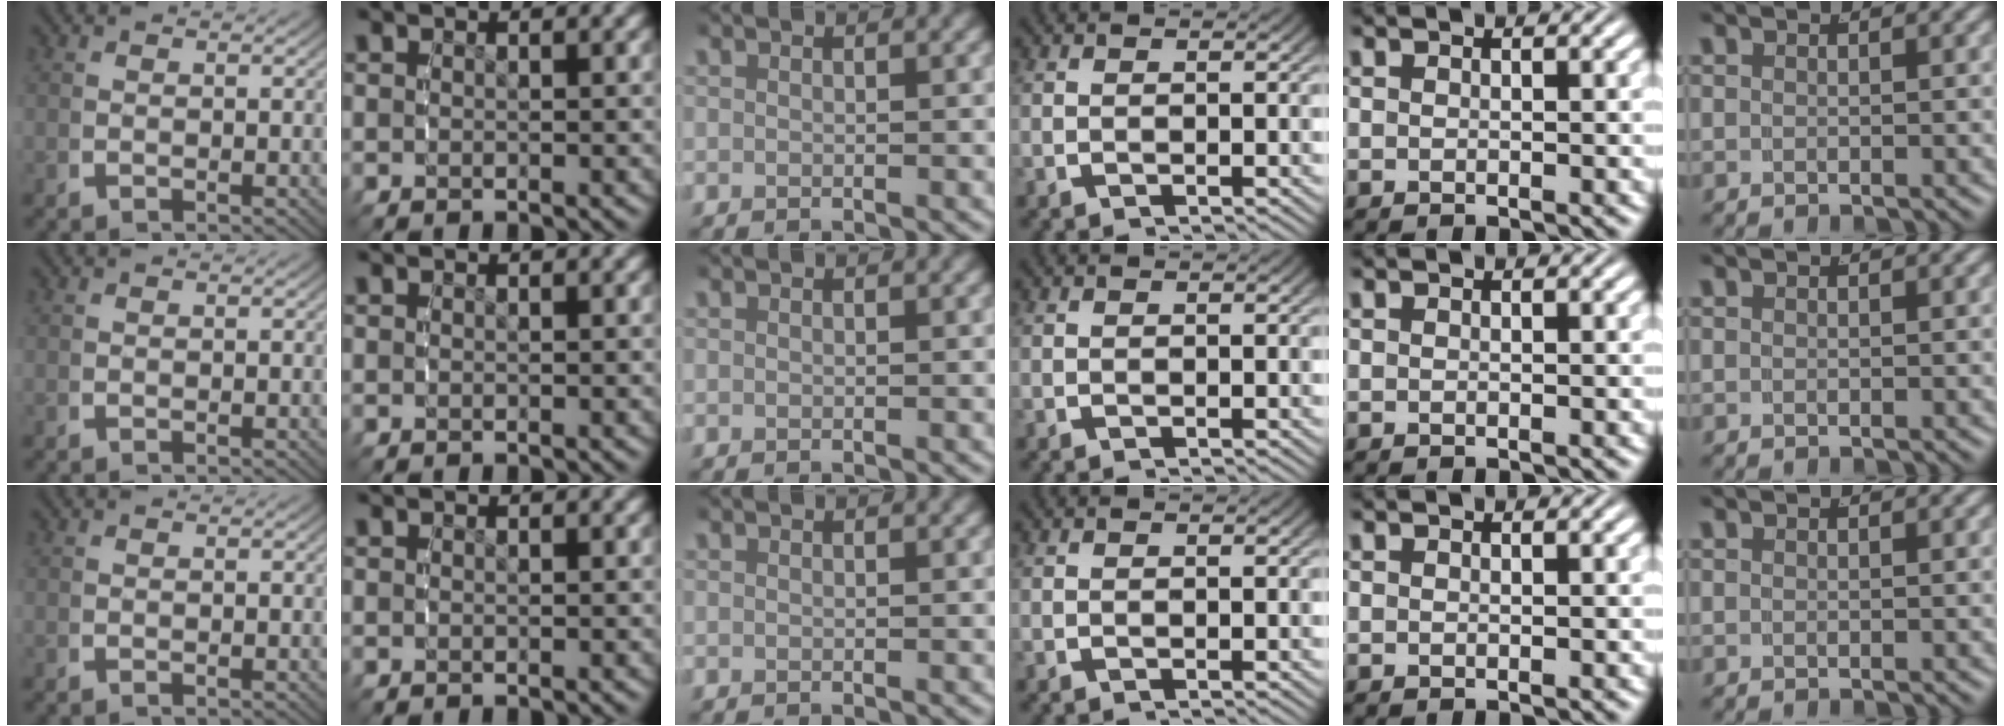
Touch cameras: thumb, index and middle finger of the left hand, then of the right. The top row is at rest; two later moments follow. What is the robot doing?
{"motion": "reach", "object": "measuring cup"}